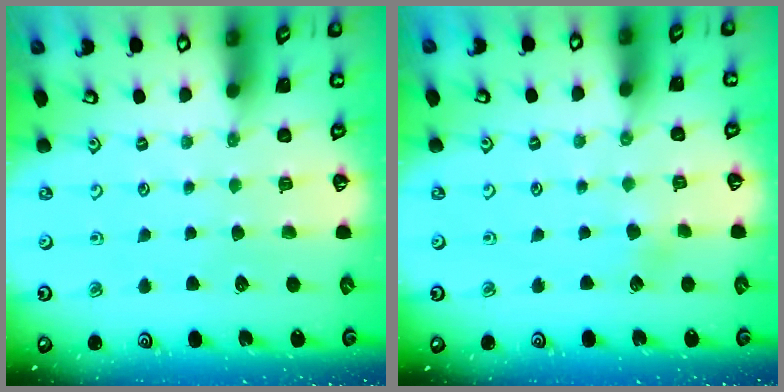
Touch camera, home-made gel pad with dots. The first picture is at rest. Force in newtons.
{"total": 2.5, "press": 2.5, "slide": 0.2}